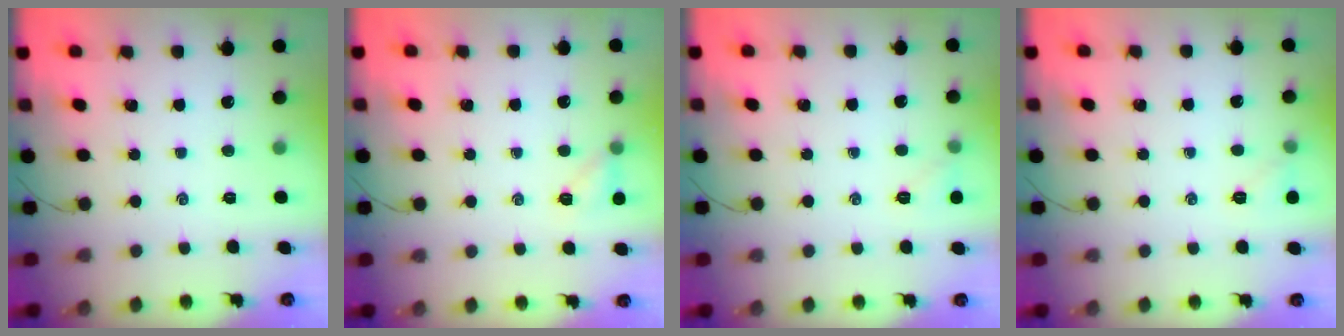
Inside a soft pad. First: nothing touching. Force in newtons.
{"total": 5.6, "press": 5.4, "slide": 1.7}
{"total": 5.3, "press": 5.1, "slide": 1.4}
{"total": 5.3, "press": 5.1, "slide": 1.4}